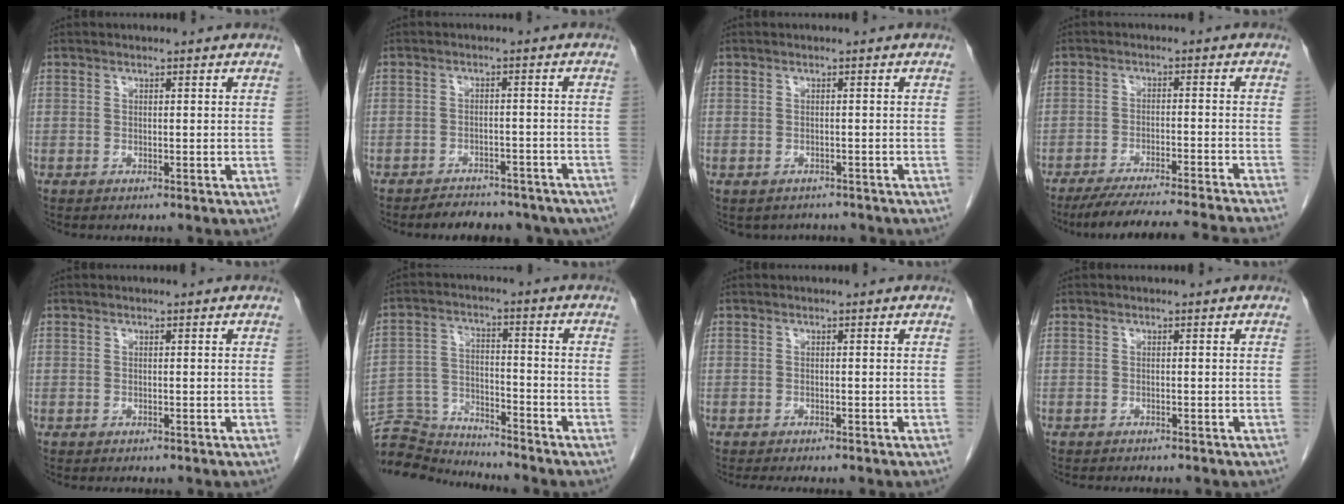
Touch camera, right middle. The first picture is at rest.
{"total": 11.9, "force": [-10.1, 4.8, 3.8], "torque": [-0.045, 0.010, -0.112]}
{"total": 3.1, "force": [-2.6, 1.6, 0.2], "torque": [-0.005, 0.005, -0.032]}
{"total": 16.9, "force": [-15.5, -1.2, 6.6], "torque": [-0.087, -0.034, -0.223]}
{"total": 0.8, "force": [-0.7, 0.3, 0.2], "torque": [-0.008, -0.002, -0.011]}
{"total": 10.3, "force": [-10.3, 0.5, 0.2], "torque": [-0.002, 0.018, -0.188]}
{"total": 4.4, "force": [-3.8, 0.9, 2.1], "torque": [-0.023, -0.008, -0.049]}
{"total": 4.0, "force": [-3.5, 0.8, 1.6], "torque": [-0.024, -0.007, -0.043]}